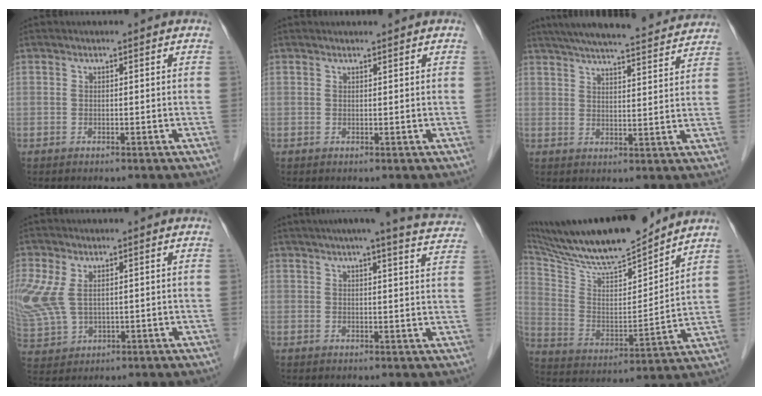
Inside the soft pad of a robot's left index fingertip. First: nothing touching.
{"total": 0.9, "force": [0.9, -0.1, 0.1], "torque": [-0.008, 0.004, 0.019]}
{"total": 21.4, "force": [19.4, 2.5, 8.5], "torque": [-0.137, 0.018, 0.259]}
{"total": 14.4, "force": [3.2, 9.8, 10.0], "torque": [-0.292, 0.006, 0.079]}
{"total": 15.1, "force": [13.7, 0.8, 6.4], "torque": [-0.081, -0.009, 0.151]}
{"total": 18.7, "force": [16.9, 1.7, 7.8], "torque": [-0.148, -0.010, 0.294]}